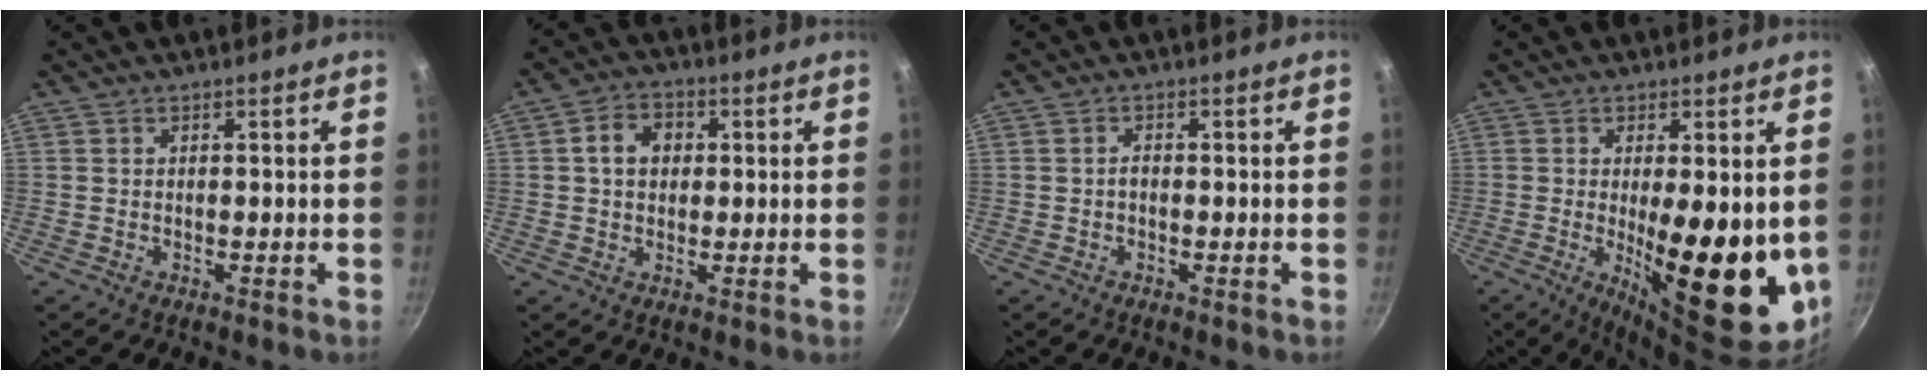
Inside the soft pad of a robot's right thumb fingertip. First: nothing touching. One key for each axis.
{"total": 6.2, "fx": 1.0, "fy": 5.0, "fz": 3.6, "tx": -0.038, "ty": 0.011, "tz": 0.007}
{"total": 1.2, "fx": -0.3, "fy": 0.7, "fz": 0.9, "tx": -0.013, "ty": 0.007, "tz": -0.005}
{"total": 16.8, "fx": -0.7, "fy": 5.6, "fz": 15.9, "tx": -0.202, "ty": -0.030, "tz": 0.002}